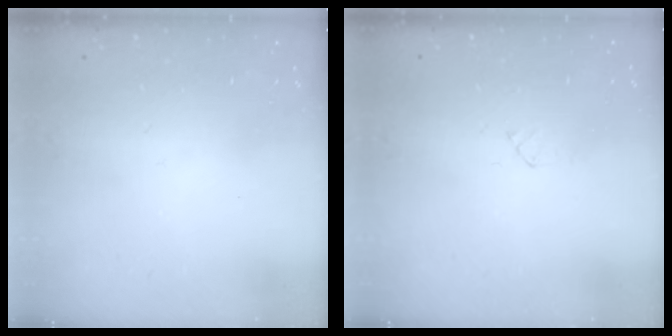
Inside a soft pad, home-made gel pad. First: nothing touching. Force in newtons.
{"total": 2.4, "press": 2.4, "slide": 0.3}